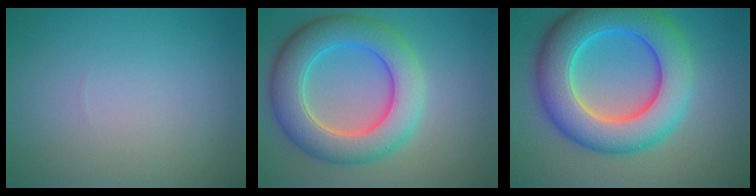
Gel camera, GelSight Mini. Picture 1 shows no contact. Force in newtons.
{"total": 8.4, "press": 8.4, "slide": 0.5}
{"total": 10.6, "press": 10.6, "slide": 0.2}